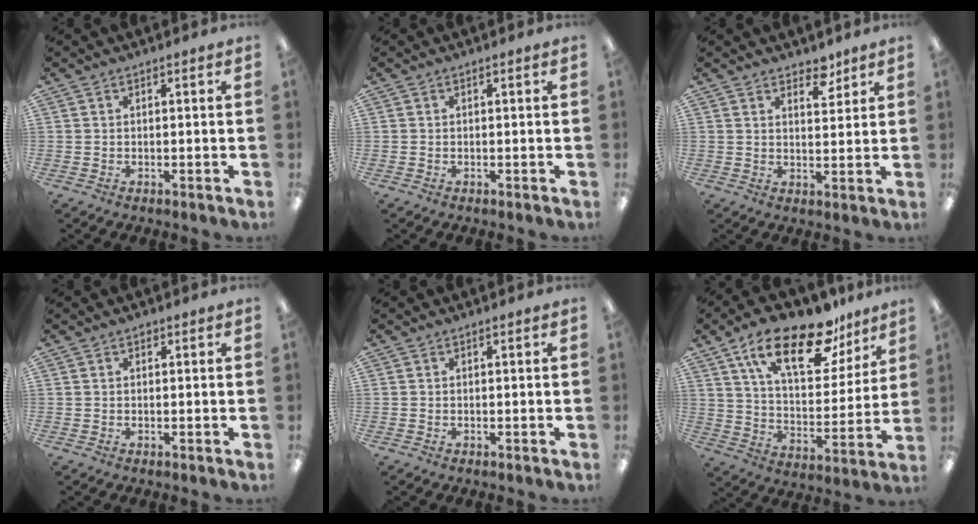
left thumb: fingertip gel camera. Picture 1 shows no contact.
{"total": 0.0}
{"total": 4.6, "force": [3.9, 2.0, 1.4], "torque": [-0.002, -0.025, 0.067]}
{"total": 0.7, "force": [0.3, 0.6, 0.3], "torque": [-0.006, 0.003, 0.004]}
{"total": 0.0}
{"total": 21.6, "force": [13.8, 9.1, 13.9], "torque": [-0.226, -0.069, 0.232]}